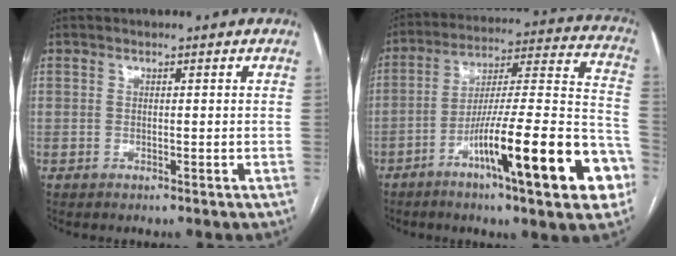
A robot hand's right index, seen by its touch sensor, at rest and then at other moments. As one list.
[{"total": 22.1, "force": [-9.9, 2.2, 19.6], "torque": [-0.258, 0.006, -0.150]}]